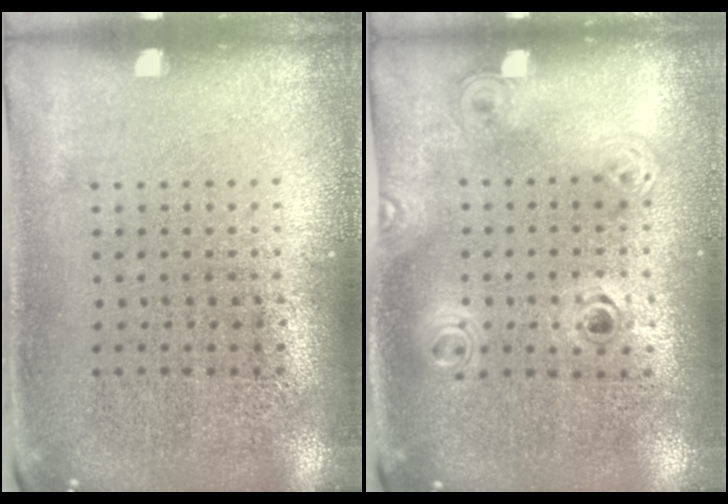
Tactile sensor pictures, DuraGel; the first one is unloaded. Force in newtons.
{"total": 1.2, "press": 1.0, "slide": 0.6}